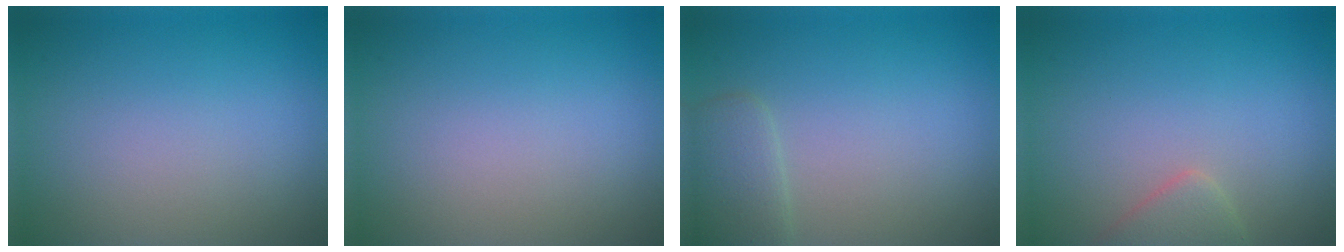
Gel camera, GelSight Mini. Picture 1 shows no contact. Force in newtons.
{"total": 0.0}
{"total": 2.1, "press": 2.1, "slide": 0.1}
{"total": 2.1, "press": 2.1, "slide": 0.2}